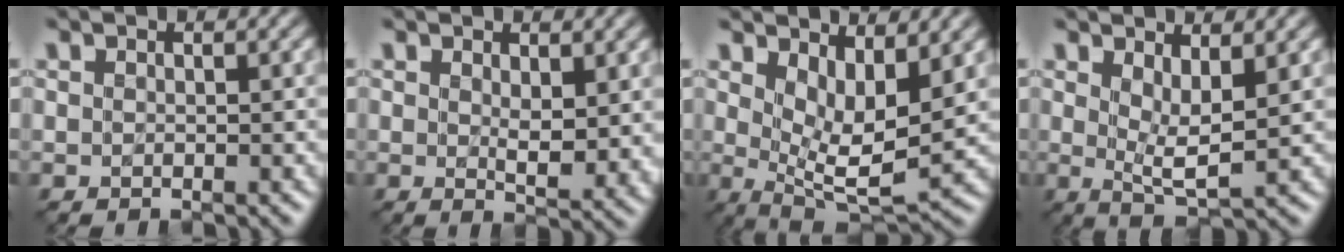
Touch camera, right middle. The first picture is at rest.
{"total": 2.8, "force": [0.7, 1.2, 2.4], "torque": [-0.043, -0.010, 0.016]}
{"total": 5.2, "force": [1.9, 2.0, 4.4], "torque": [-0.084, -0.021, 0.035]}
{"total": 2.7, "force": [0.9, 0.7, 2.5], "torque": [-0.052, -0.010, 0.018]}